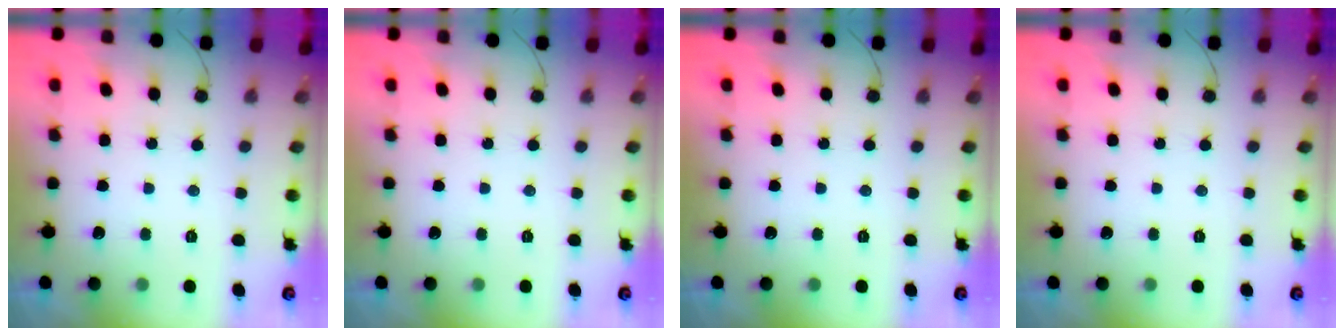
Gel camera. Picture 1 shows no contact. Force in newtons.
{"total": 0.0}
{"total": 0.0}
{"total": 0.0}